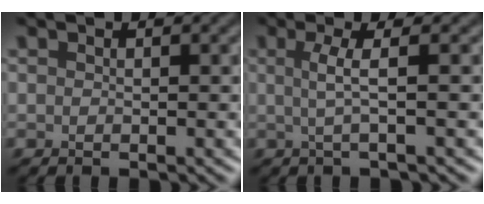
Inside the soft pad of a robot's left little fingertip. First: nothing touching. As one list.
[{"total": 2.7, "force": [0.2, 0.6, 2.6], "torque": [-0.049, 0.002, -0.001]}]